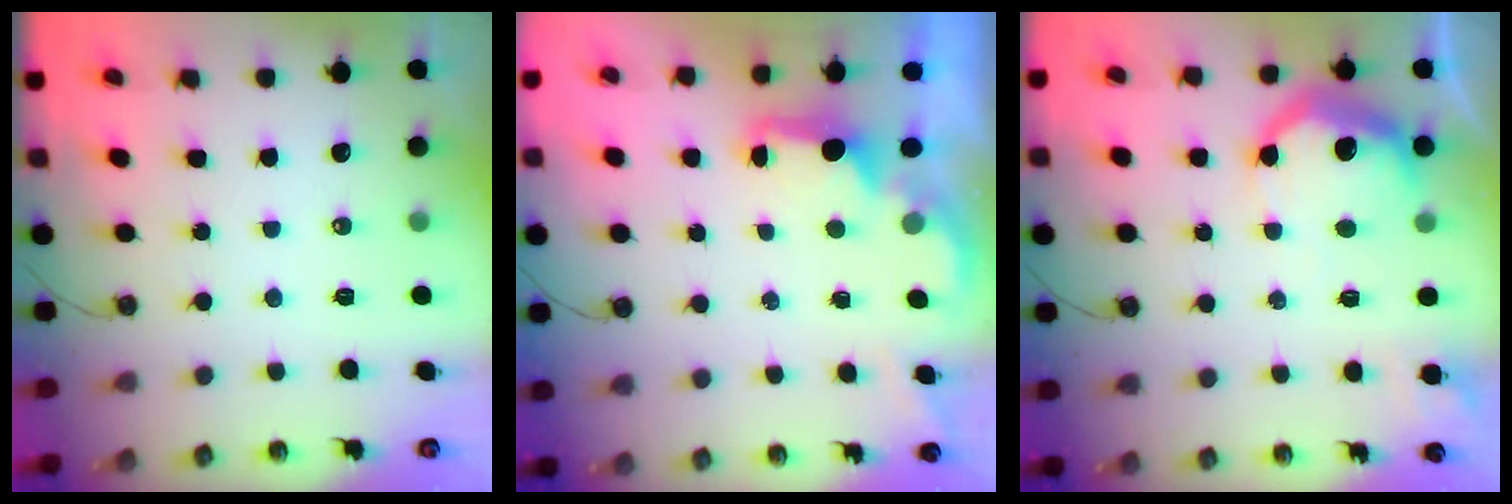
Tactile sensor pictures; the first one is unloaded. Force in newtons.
{"total": 1.9, "press": 1.7, "slide": 0.8}
{"total": 13.1, "press": 13.1, "slide": 0.8}